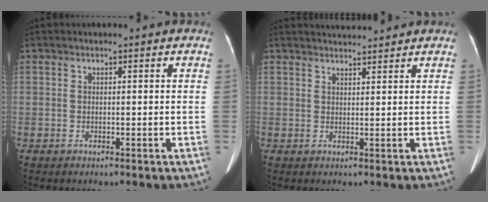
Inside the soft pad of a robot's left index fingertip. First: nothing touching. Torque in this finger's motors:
{"motor_torque": [-0.56, -0.72, 0.01, 0.01]}